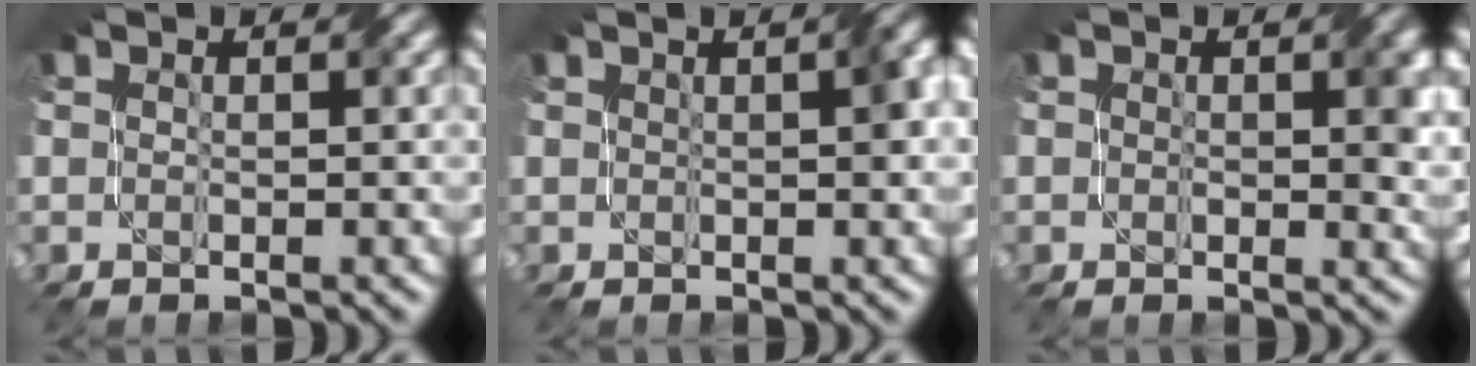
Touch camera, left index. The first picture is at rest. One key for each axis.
{"total": 2.6, "fx": 0.6, "fy": 0.6, "fz": 2.5, "tx": -0.031, "ty": 0.011, "tz": 0.009}
{"total": 2.8, "fx": 0.2, "fy": 1.5, "fz": 2.4, "tx": -0.030, "ty": -0.003, "tz": 0.004}